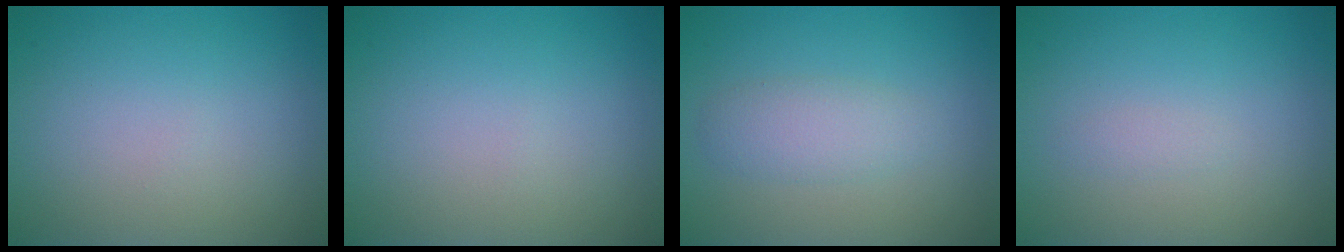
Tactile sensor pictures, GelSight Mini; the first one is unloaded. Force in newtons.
{"total": 0.0}
{"total": 2.4, "press": 2.4, "slide": 0.1}
{"total": 0.6, "press": 0.6, "slide": 0.0}